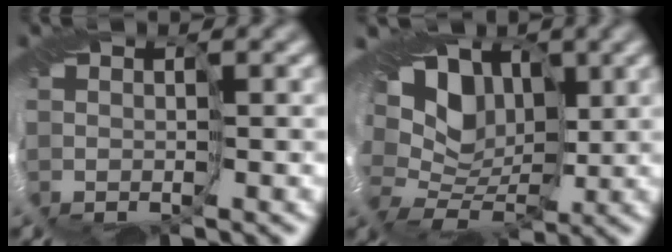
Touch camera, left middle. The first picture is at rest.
{"total": 12.1, "force": [1.8, 9.1, 7.6], "torque": [-0.118, 0.020, 0.008]}